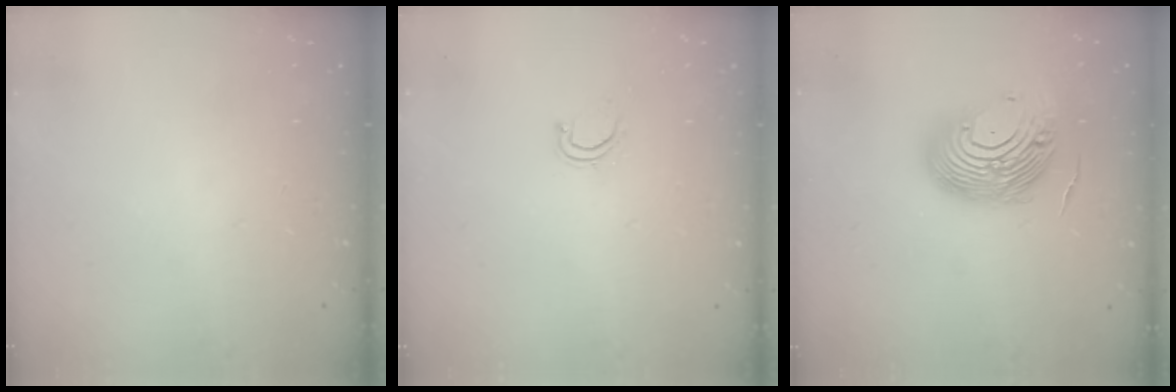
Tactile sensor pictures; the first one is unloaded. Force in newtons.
{"total": 3.4, "press": 3.4, "slide": 0.3}
{"total": 15.5, "press": 14.6, "slide": 5.1}